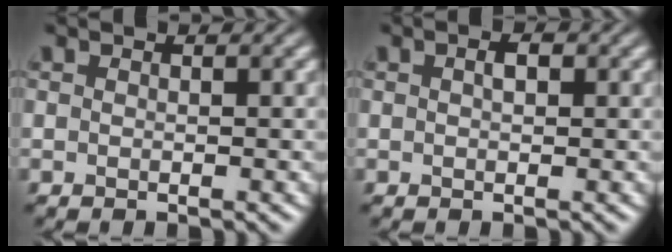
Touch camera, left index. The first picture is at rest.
{"total": 1.1, "force": [0.3, 0.6, 1.0], "torque": [-0.015, 0.003, 0.004]}